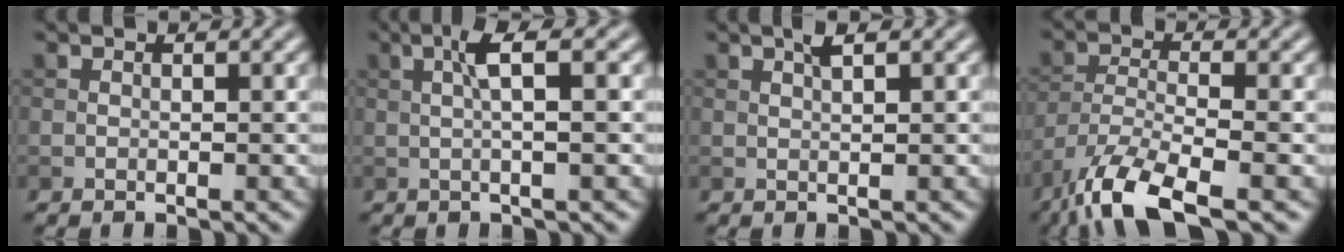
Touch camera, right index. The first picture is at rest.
{"total": 3.2, "force": [0.6, 0.4, 3.2], "torque": [-0.057, 0.009, 0.010]}
{"total": 1.4, "force": [0.8, 0.1, 1.2], "torque": [-0.023, 0.004, 0.013]}
{"total": 8.6, "force": [-6.1, 2.3, 5.7], "torque": [-0.112, -0.011, -0.123]}